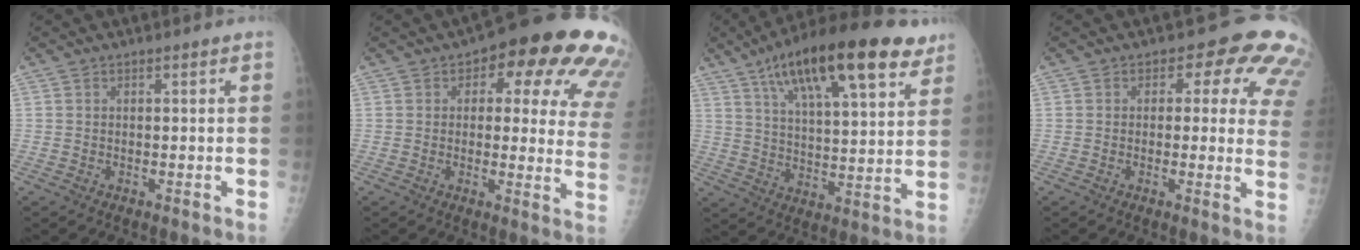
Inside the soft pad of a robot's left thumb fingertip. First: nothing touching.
{"total": 20.5, "force": [9.4, 9.3, 15.7], "torque": [-0.142, -0.014, 0.099]}
{"total": 24.1, "force": [13.8, 7.7, 18.2], "torque": [-0.271, -0.022, 0.218]}
{"total": 12.7, "force": [5.8, 7.1, 8.9], "torque": [-0.040, -0.015, 0.038]}